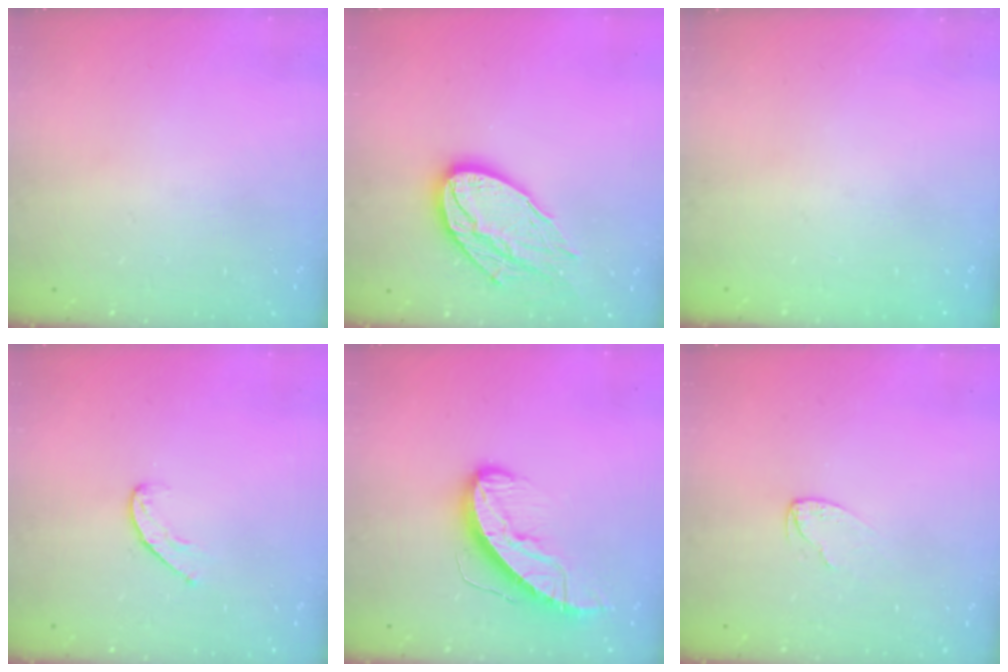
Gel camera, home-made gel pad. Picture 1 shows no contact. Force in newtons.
{"total": 15.8, "press": 15.7, "slide": 1.2}
{"total": 0.0}
{"total": 6.5, "press": 6.4, "slide": 0.6}
{"total": 11.2, "press": 11.2, "slide": 0.9}
{"total": 3.0, "press": 3.0, "slide": 0.3}